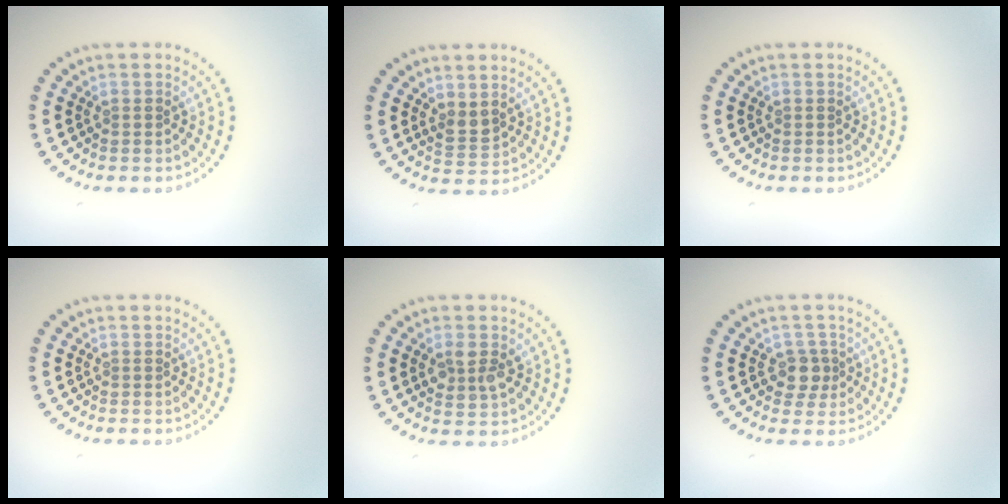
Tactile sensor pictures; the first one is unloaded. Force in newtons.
{"total": 1.6, "press": 1.4, "slide": 0.8}
{"total": 0.0}
{"total": 0.0}
{"total": 2.5, "press": 2.5, "slide": 0.4}
{"total": 2.0, "press": 1.7, "slide": 1.0}